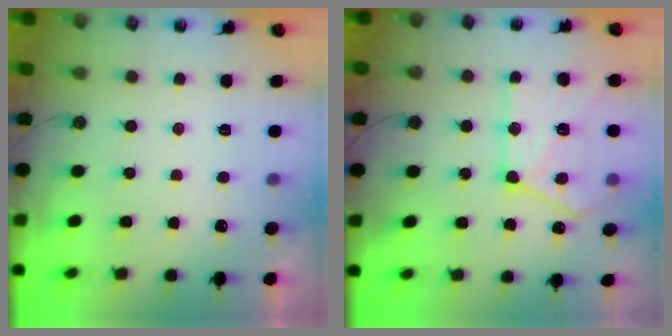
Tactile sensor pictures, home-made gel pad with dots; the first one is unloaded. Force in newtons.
{"total": 17.0, "press": 17.0, "slide": 1.0}